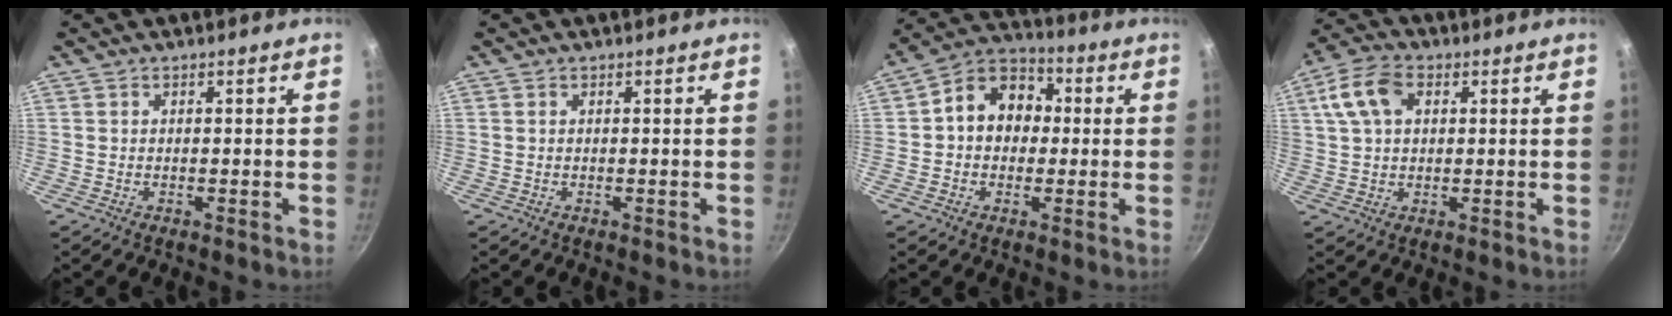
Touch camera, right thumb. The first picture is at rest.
{"total": 0.0}
{"total": 11.1, "force": [0.7, 8.9, 6.6], "torque": [-0.063, 0.029, -0.012]}
{"total": 9.0, "force": [2.7, 5.9, 6.3], "torque": [-0.121, 0.014, 0.042]}